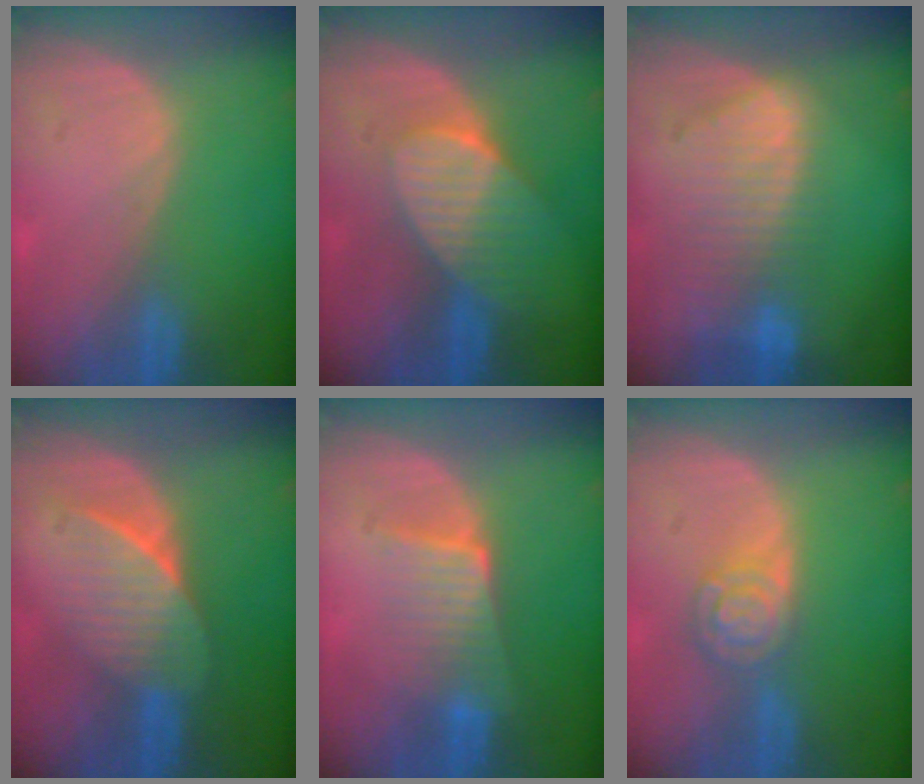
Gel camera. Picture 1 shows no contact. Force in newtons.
{"total": 7.5, "press": 6.7, "slide": 3.3}
{"total": 8.8, "press": 7.9, "slide": 4.0}
{"total": 7.5, "press": 6.8, "slide": 3.2}
{"total": 6.4, "press": 5.6, "slide": 3.1}
{"total": 5.4, "press": 4.7, "slide": 2.5}